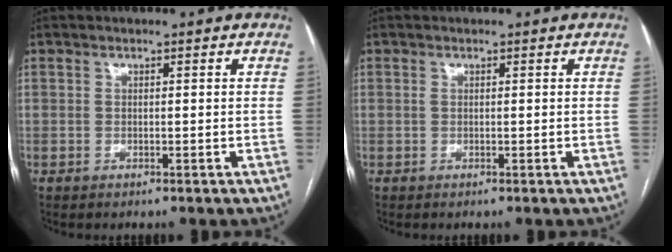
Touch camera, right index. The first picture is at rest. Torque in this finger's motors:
{"motor_torque": [0.09, 0.13, 0.06, 0.01]}